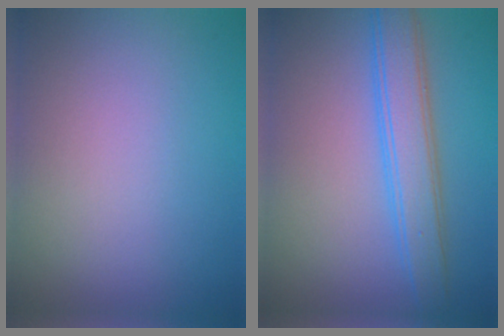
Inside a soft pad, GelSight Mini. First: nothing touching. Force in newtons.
{"total": 4.4, "press": 4.4, "slide": 0.1}